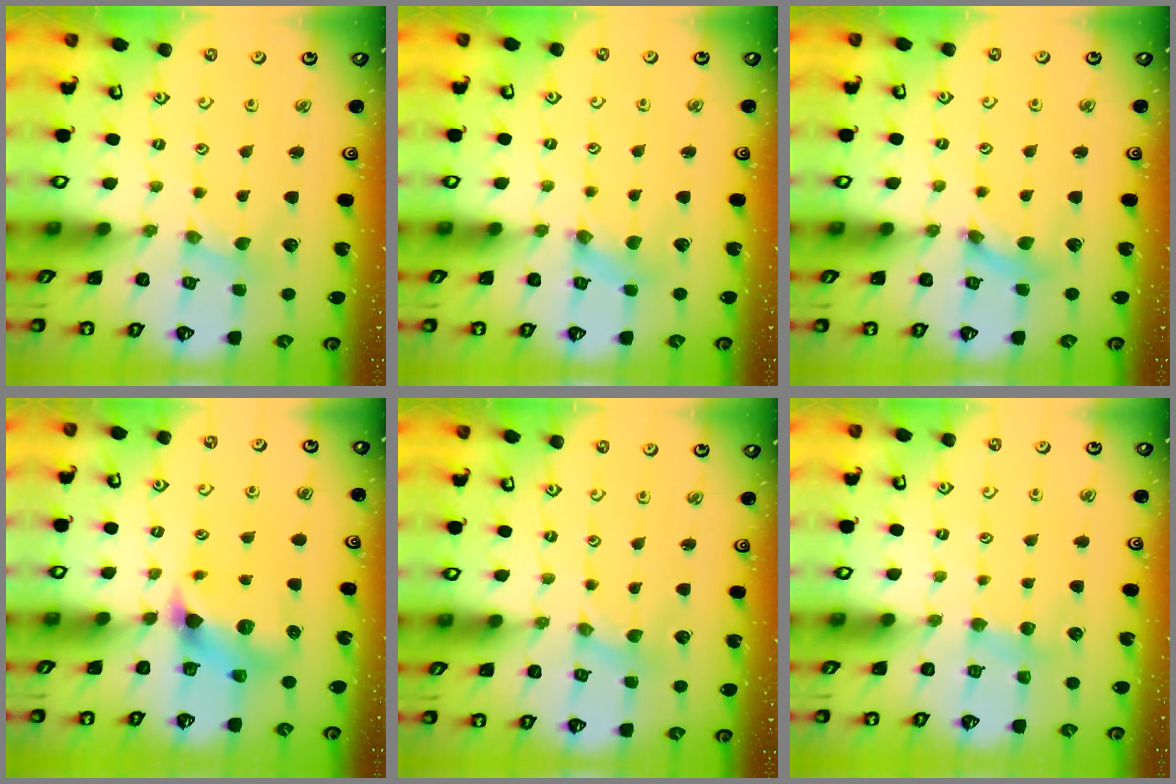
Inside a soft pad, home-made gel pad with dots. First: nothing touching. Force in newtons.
{"total": 0.8, "press": 0.7, "slide": 0.3}
{"total": 2.7, "press": 2.7, "slide": 0.2}
{"total": 6.6, "press": 6.6, "slide": 0.7}
{"total": 0.0}
{"total": 4.3, "press": 4.2, "slide": 0.6}